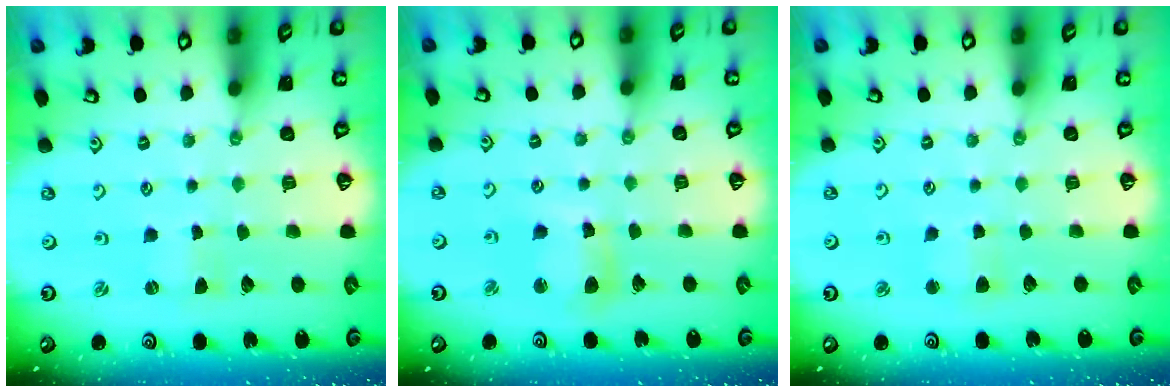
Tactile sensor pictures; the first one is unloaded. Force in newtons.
{"total": 7.7, "press": 7.6, "slide": 1.2}
{"total": 3.2, "press": 3.1, "slide": 0.7}